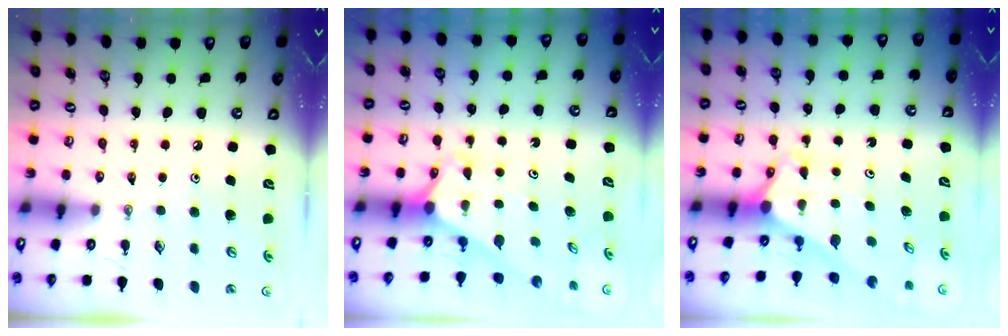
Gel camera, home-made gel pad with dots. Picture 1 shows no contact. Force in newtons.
{"total": 2.4, "press": 2.4, "slide": 0.2}
{"total": 2.7, "press": 2.7, "slide": 0.2}